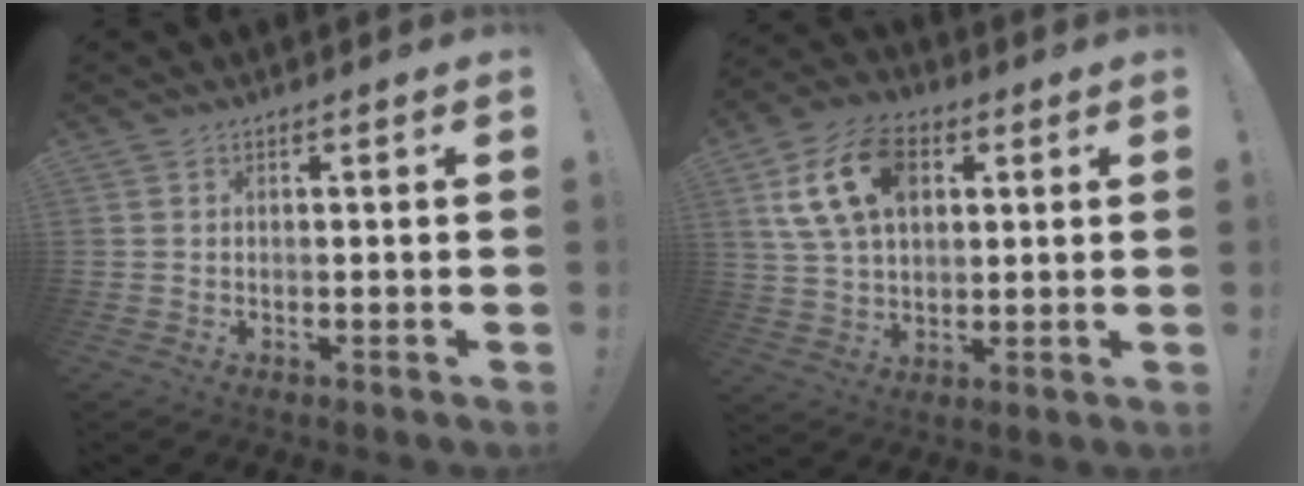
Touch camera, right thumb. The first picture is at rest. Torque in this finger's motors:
{"motor_torque": [0.39, 0.36, 0.94, 0.28, 0.43]}